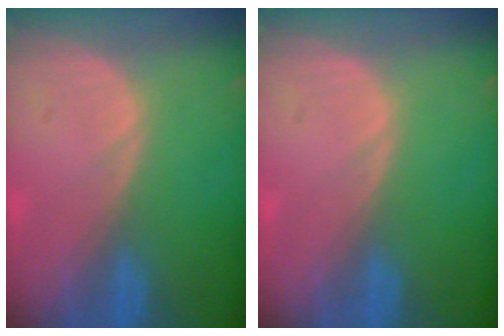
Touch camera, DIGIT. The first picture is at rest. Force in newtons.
{"total": 0.0}